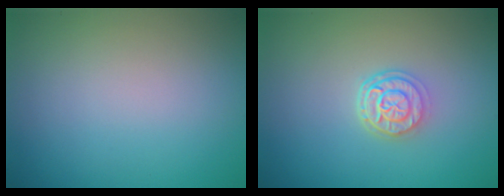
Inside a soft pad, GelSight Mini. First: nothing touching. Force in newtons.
{"total": 3.0, "press": 2.4, "slide": 1.9}